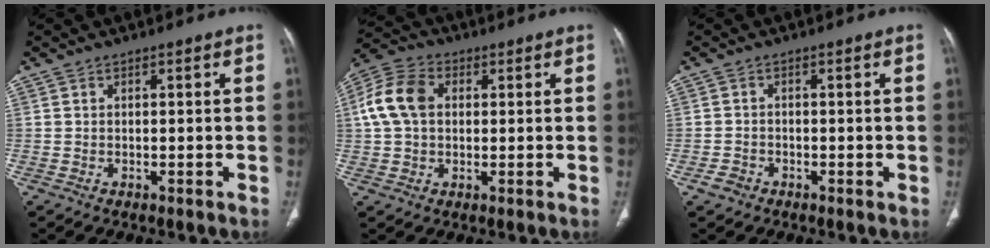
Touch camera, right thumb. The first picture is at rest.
{"total": 10.0, "force": [1.7, 7.2, 6.7], "torque": [-0.137, 0.023, 0.027]}
{"total": 1.9, "force": [-1.1, 1.5, 0.6], "torque": [-0.008, 0.005, -0.020]}